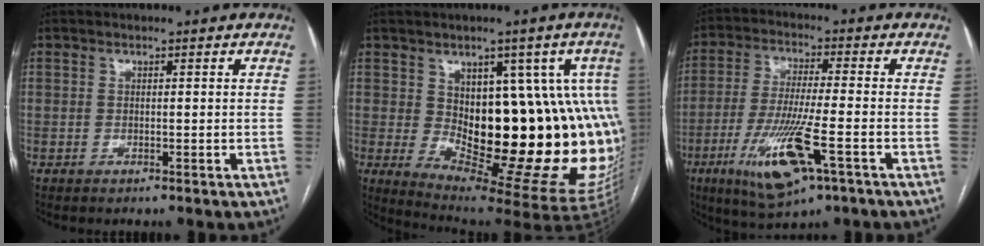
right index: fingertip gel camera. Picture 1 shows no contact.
{"total": 22.0, "force": [0.3, 7.3, 20.8], "torque": [-0.181, 0.016, 0.030]}
{"total": 12.9, "force": [-5.5, 1.7, 11.6], "torque": [-0.233, -0.028, -0.093]}